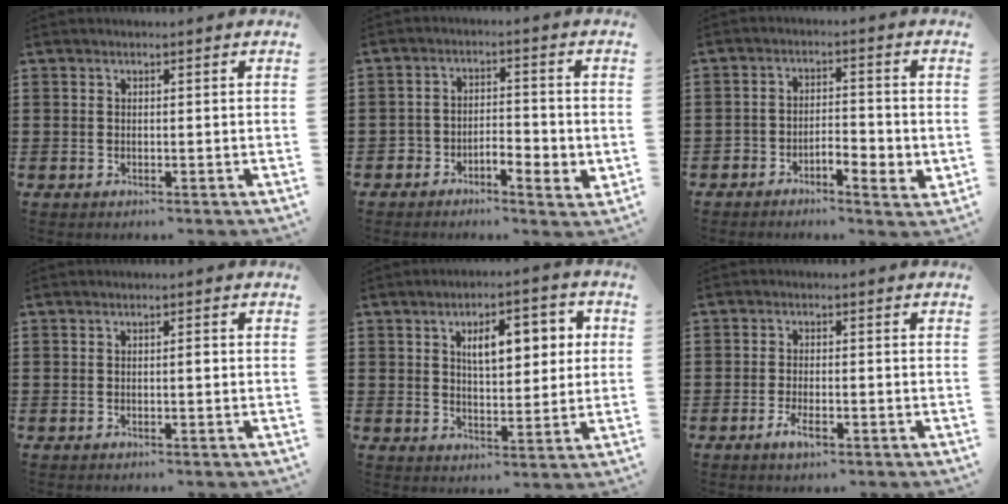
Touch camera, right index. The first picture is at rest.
{"total": 3.7, "force": [-2.6, 1.7, 2.1], "torque": [-0.038, 0.010, -0.051]}
{"total": 3.6, "force": [-2.5, 1.4, 2.3], "torque": [-0.040, 0.007, -0.049]}
{"total": 0.8, "force": [-0.1, 0.1, 0.8], "torque": [-0.015, -0.003, -0.001]}
{"total": 7.3, "force": [2.3, 3.2, 6.2], "torque": [-0.095, -0.001, 0.029]}
{"total": 3.2, "force": [-1.6, 1.1, 2.5], "torque": [-0.055, -0.003, -0.034]}